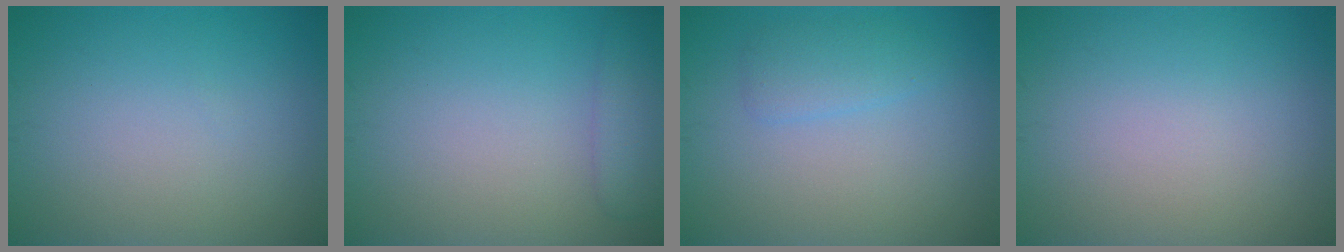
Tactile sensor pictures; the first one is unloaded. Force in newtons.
{"total": 2.4, "press": 2.3, "slide": 0.3}
{"total": 1.9, "press": 1.9, "slide": 0.1}
{"total": 0.0}